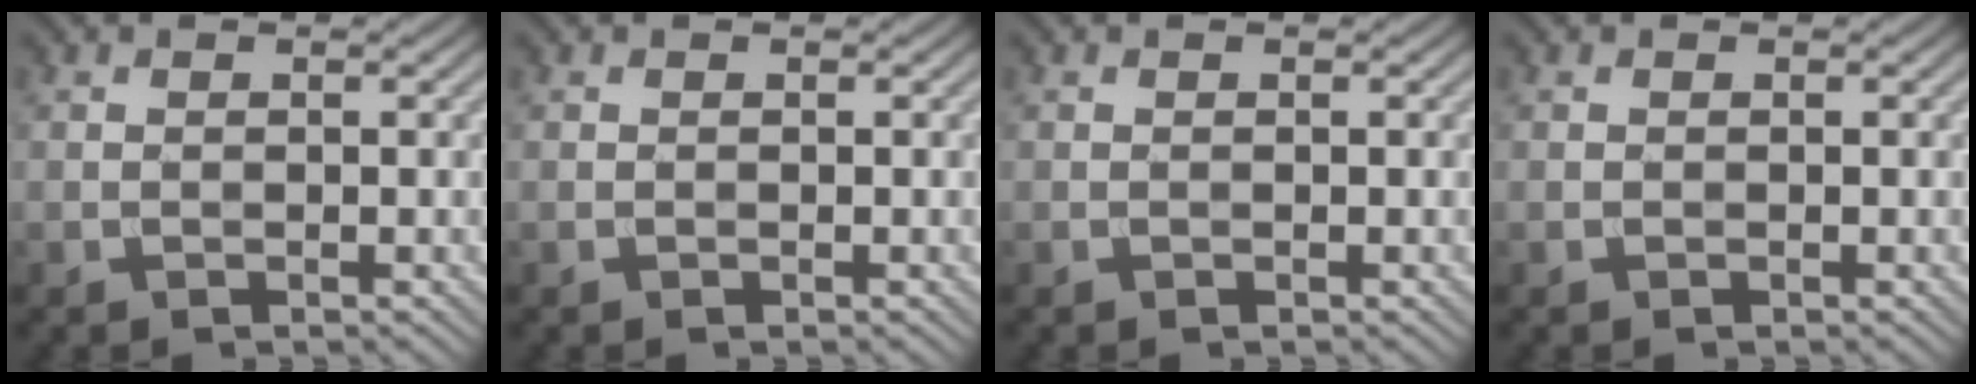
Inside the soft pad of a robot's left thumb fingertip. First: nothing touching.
{"total": 0.0}
{"total": 0.0}
{"total": 0.0}